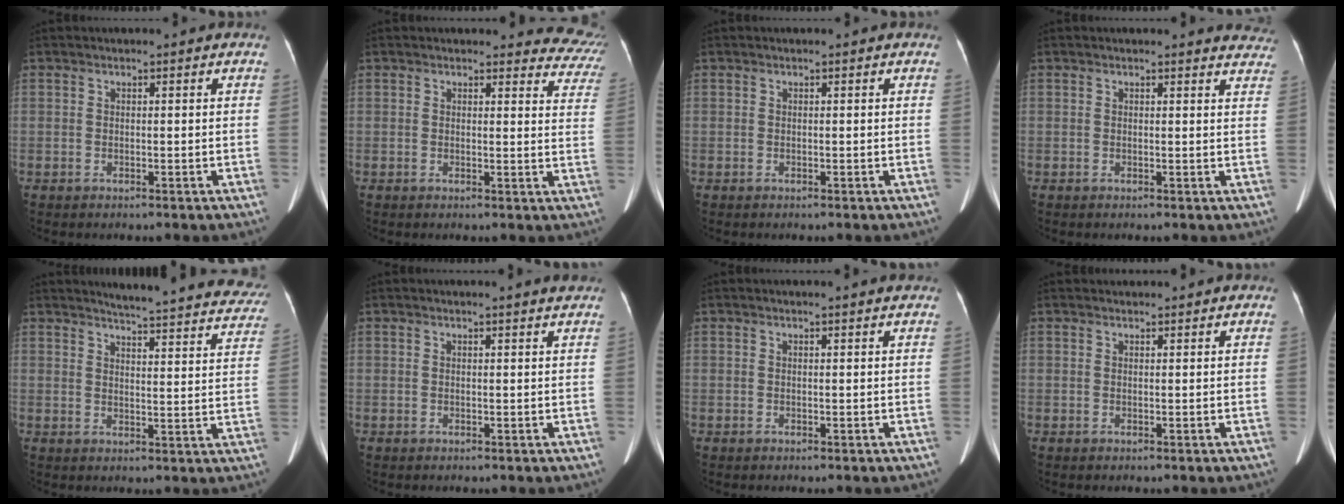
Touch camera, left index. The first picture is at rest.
{"total": 8.7, "force": [8.4, 2.5, -0.3], "torque": [0.056, -0.053, 0.041]}
{"total": 0.0}
{"total": 4.9, "force": [4.7, 1.3, 0.1], "torque": [0.022, -0.023, 0.015]}
{"total": 22.9, "force": [21.5, 2.6, 7.3], "torque": [-0.081, -0.068, 0.237]}
{"total": 1.7, "force": [1.6, -0.5, 0.4], "torque": [-0.014, -0.006, 0.017]}
{"total": 1.1, "force": [1.1, -0.2, 0.2], "torque": [-0.013, -0.004, 0.013]}
{"total": 1.5, "force": [1.5, 0.2, 0.1], "torque": [-0.005, 0.016, 0.025]}